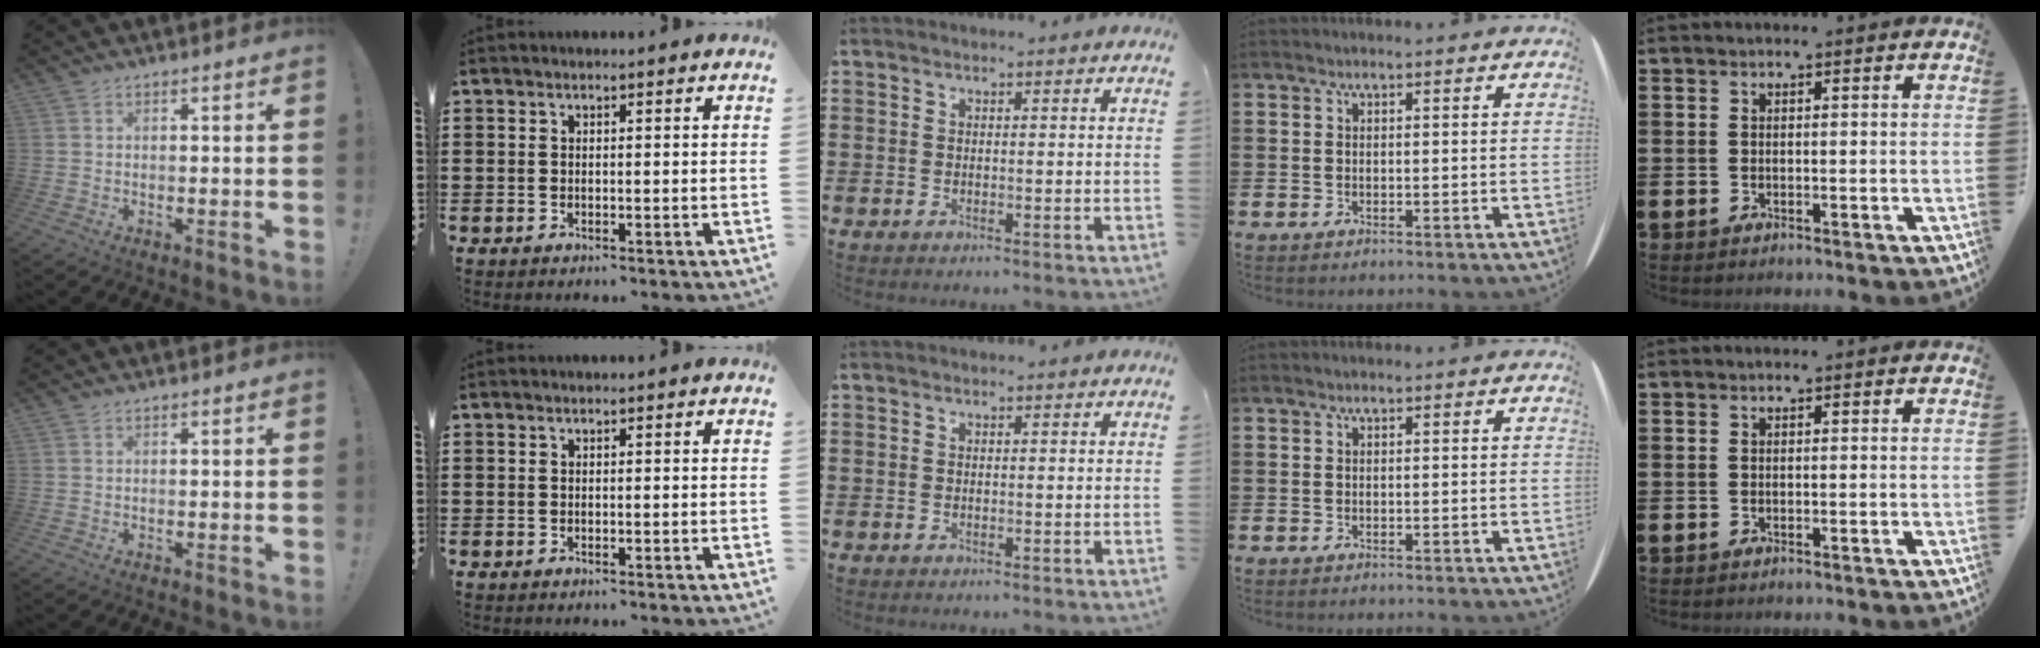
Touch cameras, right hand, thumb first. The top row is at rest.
{}